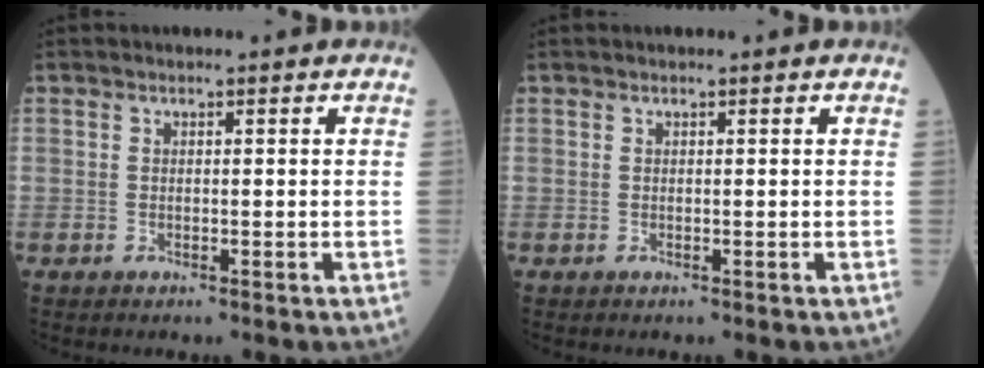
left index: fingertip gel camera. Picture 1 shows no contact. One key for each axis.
{"total": 0.0}